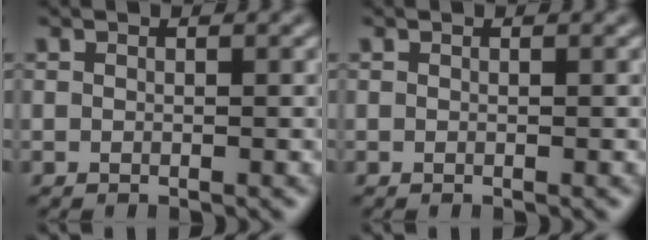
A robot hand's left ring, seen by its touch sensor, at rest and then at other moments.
{"total": 0.0}